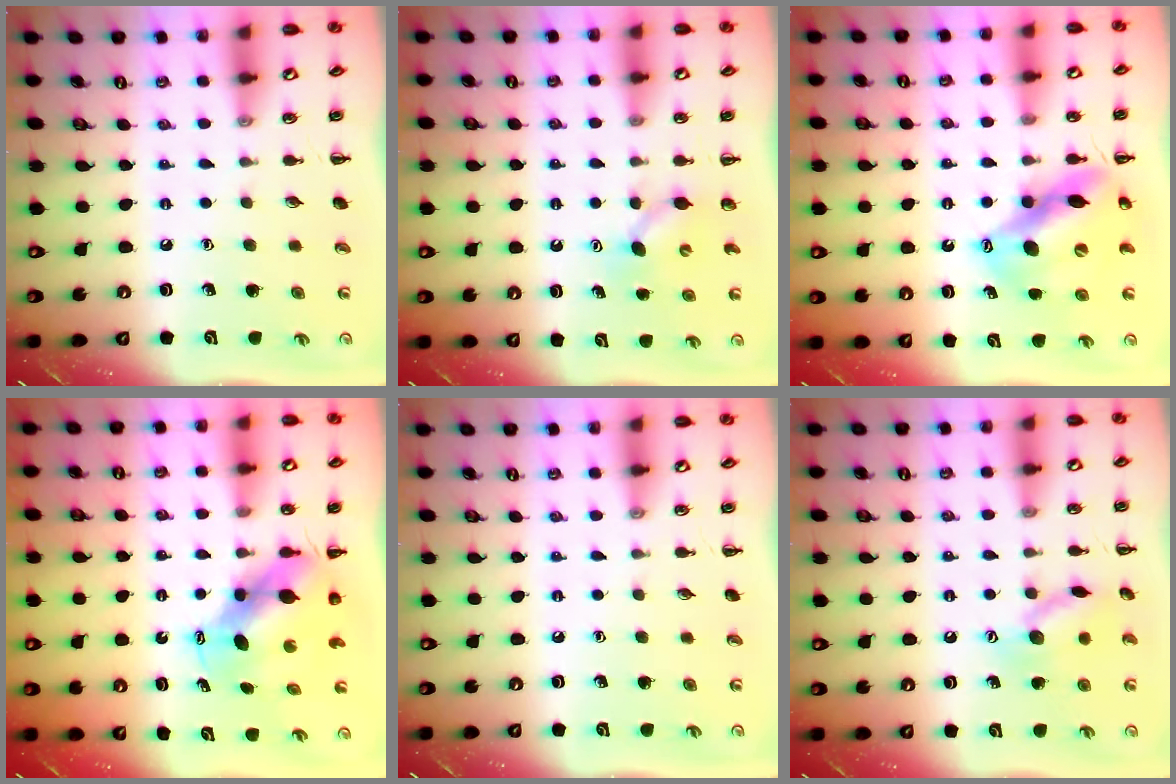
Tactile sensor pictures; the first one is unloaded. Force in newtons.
{"total": 4.4, "press": 4.2, "slide": 1.2}
{"total": 13.6, "press": 13.2, "slide": 3.4}
{"total": 6.6, "press": 6.5, "slide": 1.4}
{"total": 0.0}
{"total": 11.1, "press": 11.1, "slide": 0.5}